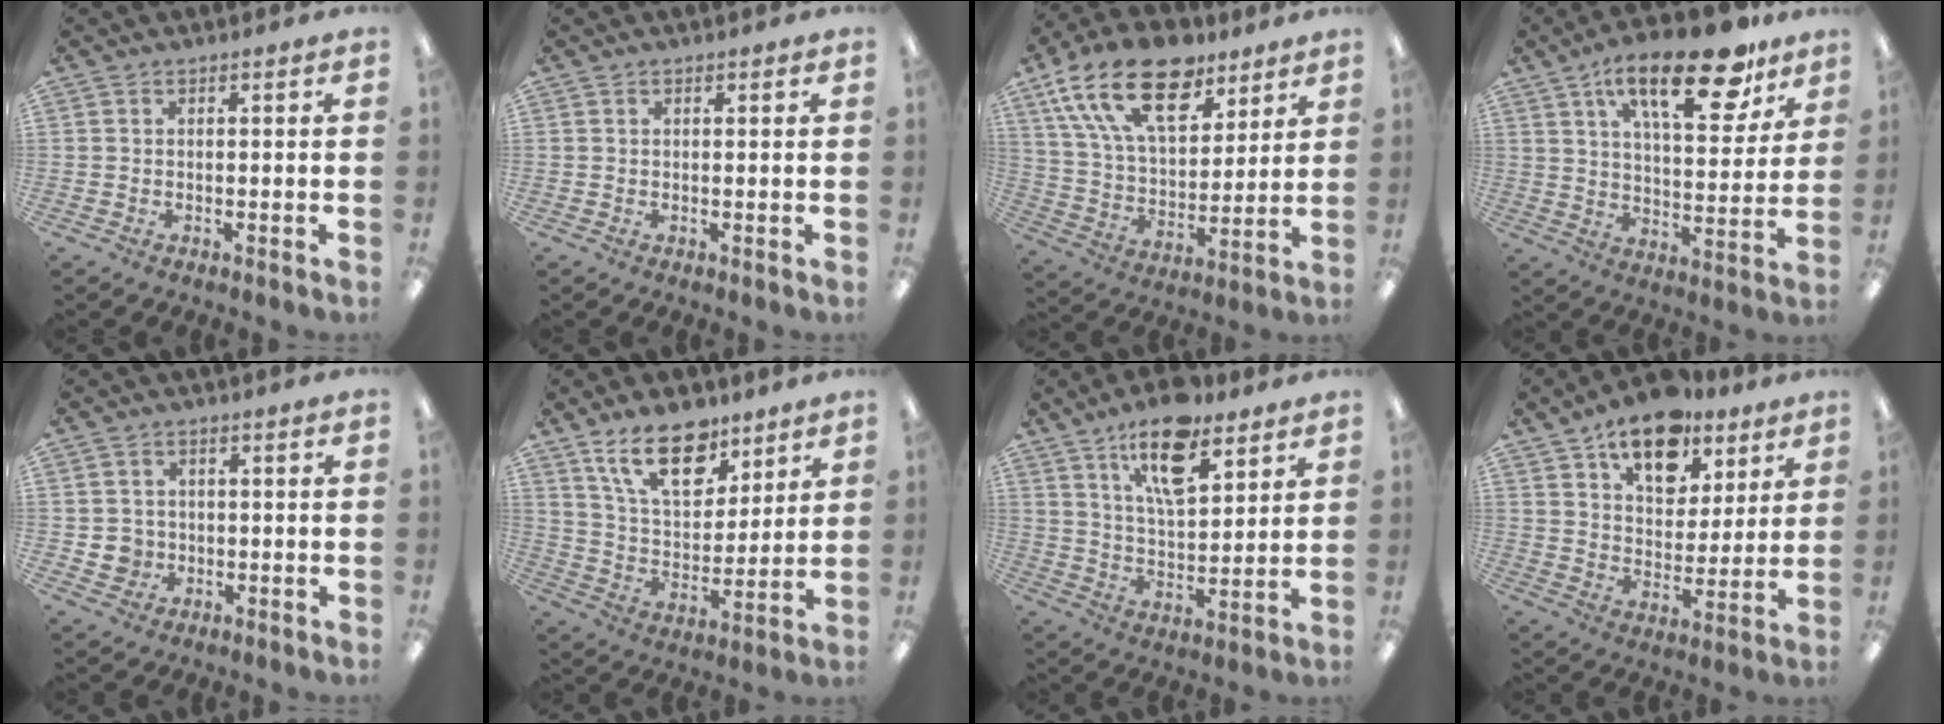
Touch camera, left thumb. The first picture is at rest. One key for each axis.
{"total": 0.5, "fx": 0.4, "fy": 0.3, "fz": 0.2, "tx": 0.003, "ty": -0.002, "tz": 0.005}
{"total": 21.5, "fx": 13.1, "fy": 11.0, "fz": 13.1, "tx": -0.239, "ty": -0.060, "tz": 0.233}
{"total": 22.1, "fx": 13.1, "fy": 8.7, "fz": 15.5, "tx": -0.230, "ty": -0.065, "tz": 0.210}
{"total": 4.0, "fx": -0.5, "fy": 3.9, "fz": 0.7, "tx": -0.008, "ty": 0.004, "tz": -0.009}
{"total": 16.7, "fx": 11.2, "fy": 8.4, "fz": 9.2, "tx": -0.152, "ty": -0.050, "tz": 0.200}
{"total": 15.2, "fx": 9.8, "fy": 6.3, "fz": 9.8, "tx": -0.162, "ty": -0.036, "tz": 0.166}
{"total": 15.8, "fx": 10.9, "fy": 8.6, "fz": 7.6, "tx": -0.105, "ty": -0.061, "tz": 0.191}